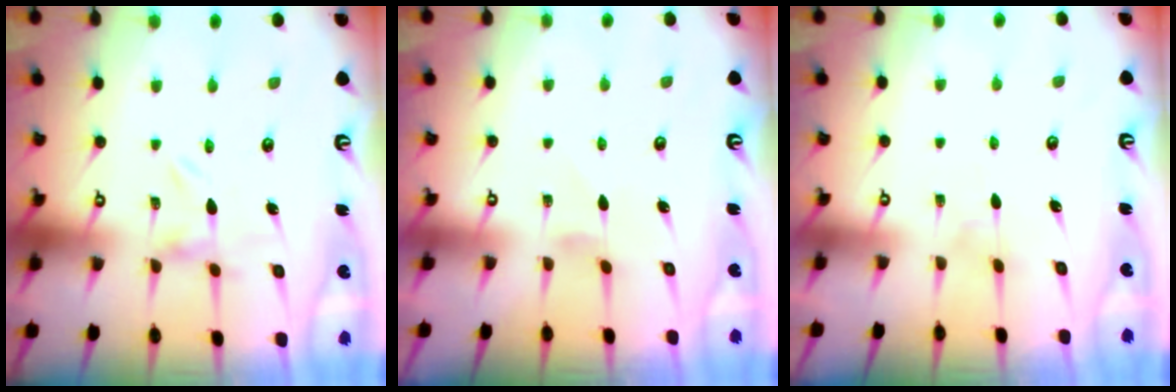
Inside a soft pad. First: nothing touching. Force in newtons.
{"total": 1.0, "press": 1.0, "slide": 0.3}
{"total": 2.5, "press": 2.5, "slide": 0.2}